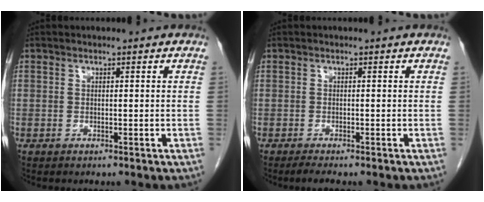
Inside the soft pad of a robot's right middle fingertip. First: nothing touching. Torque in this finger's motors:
{"motor_torque": [0.36, -0.18, 0.02, 0.02]}